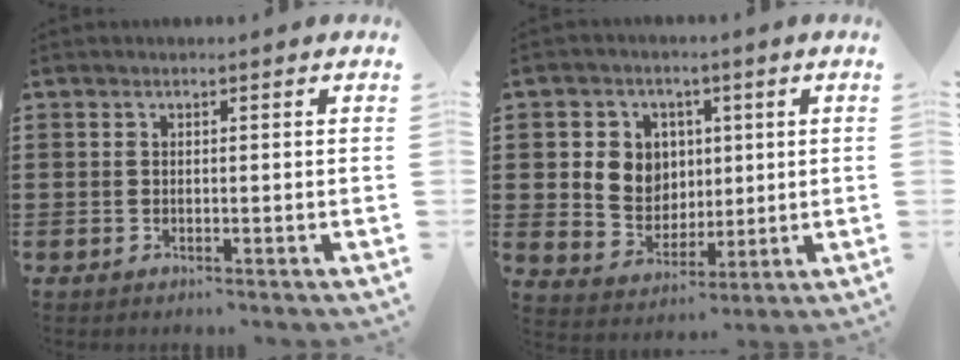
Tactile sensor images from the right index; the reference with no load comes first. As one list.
[{"total": 6.5, "force": [1.6, 6.1, 1.7], "torque": [-0.055, 0.013, 0.029]}]